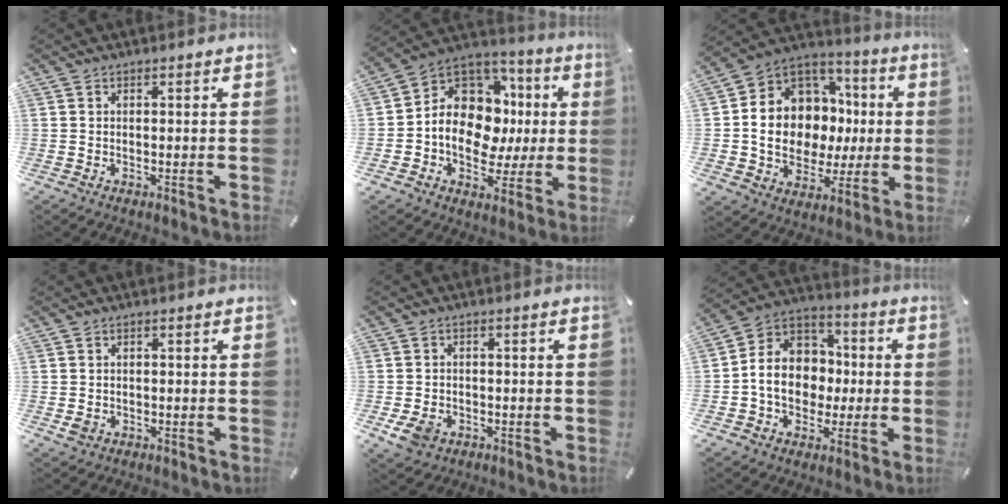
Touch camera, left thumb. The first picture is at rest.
{"total": 14.6, "force": [0.2, 11.9, 8.4], "torque": [-0.149, -0.018, 0.010]}
{"total": 13.8, "force": [-0.5, 12.0, 6.8], "torque": [-0.134, -0.022, 0.000]}
{"total": 1.7, "force": [-0.5, 1.4, 0.9], "torque": [-0.015, 0.003, -0.008]}
{"total": 5.1, "force": [-2.0, 3.9, 2.7], "torque": [-0.068, 0.004, -0.040]}
{"total": 12.5, "force": [-2.0, 11.0, 5.6], "torque": [-0.121, 0.008, -0.035]}